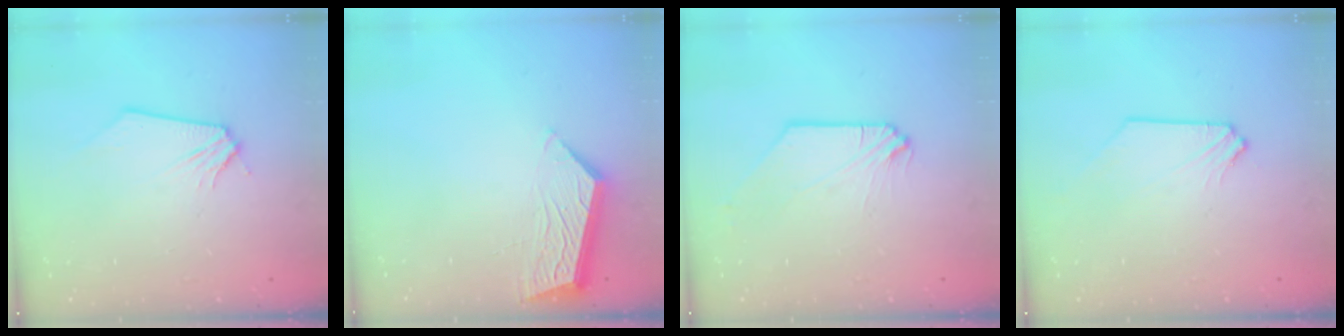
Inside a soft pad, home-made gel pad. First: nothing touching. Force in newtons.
{"total": 8.0, "press": 8.0, "slide": 0.7}
{"total": 0.9, "press": 0.9, "slide": 0.1}
{"total": 1.4, "press": 1.4, "slide": 0.2}